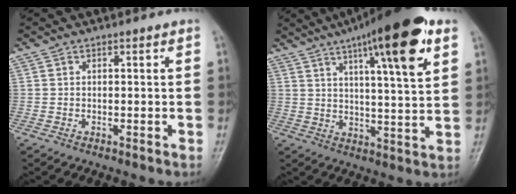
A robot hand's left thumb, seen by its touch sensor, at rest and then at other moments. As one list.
[{"total": 18.5, "force": [9.5, 3.7, 15.4], "torque": [-0.217, -0.023, 0.140]}]